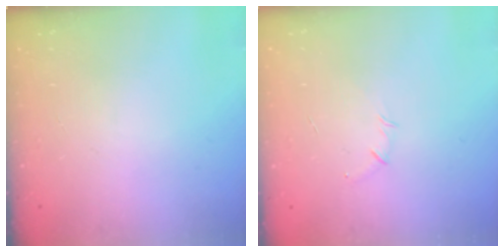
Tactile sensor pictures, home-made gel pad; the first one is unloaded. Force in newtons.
{"total": 3.9, "press": 3.7, "slide": 1.2}